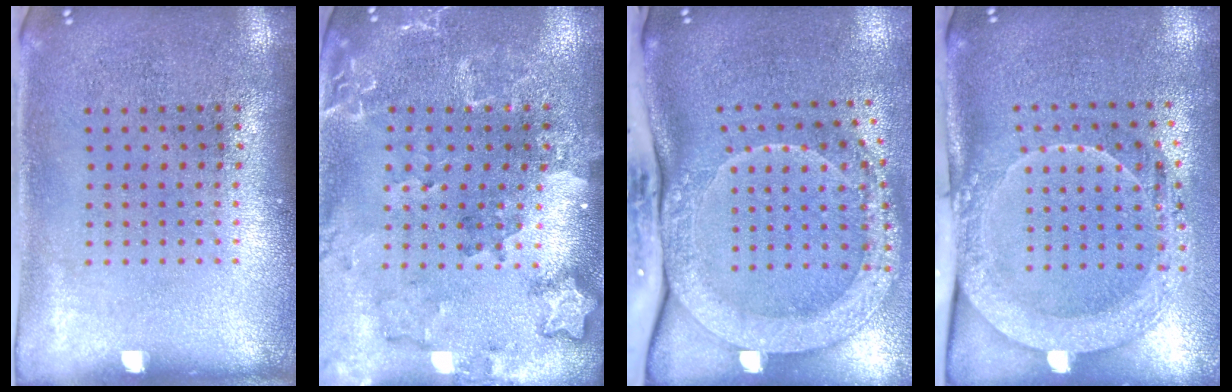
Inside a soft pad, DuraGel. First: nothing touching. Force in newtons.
{"total": 1.8, "press": 1.7, "slide": 0.4}
{"total": 2.7, "press": 2.2, "slide": 1.6}
{"total": 2.0, "press": 2.0, "slide": 0.3}